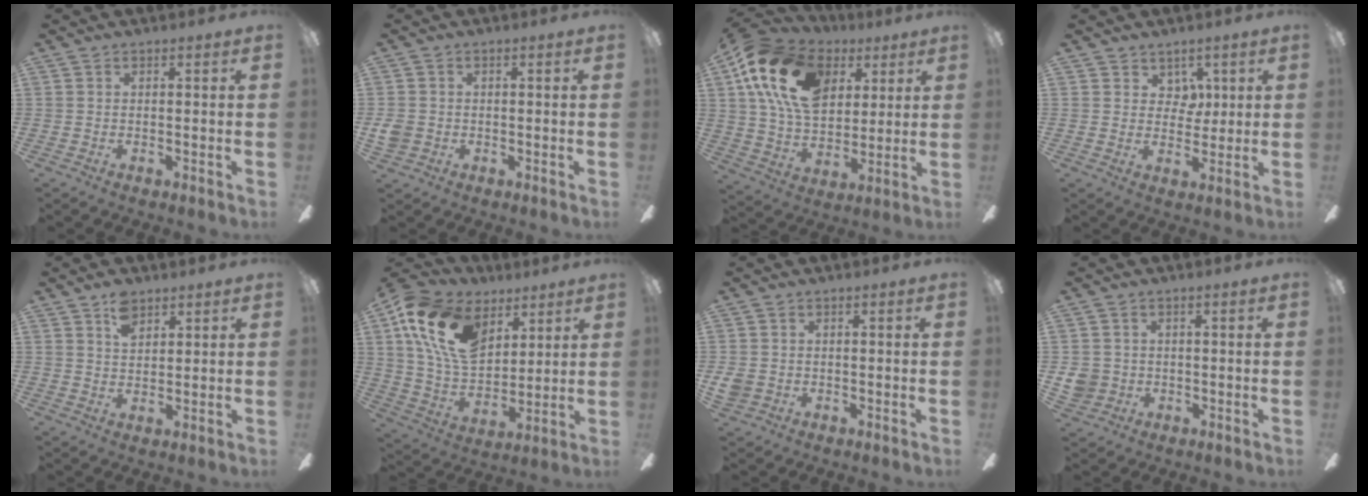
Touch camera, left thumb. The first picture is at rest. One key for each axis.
{"total": 3.4, "fx": -0.5, "fy": 3.1, "fz": 1.3, "tx": -0.028, "ty": 0.005, "tz": -0.008}
{"total": 20.9, "fx": 8.5, "fy": 13.9, "fz": 13.1, "tx": -0.257, "ty": -0.009, "tz": 0.153}
{"total": 5.3, "fx": 3.0, "fy": 4.1, "fz": 1.2, "tx": -0.017, "ty": -0.004, "tz": 0.052}
{"total": 5.7, "fx": 3.7, "fy": 3.4, "fz": 2.6, "tx": -0.038, "ty": -0.007, "tz": 0.066}
{"total": 20.0, "fx": 9.6, "fy": 12.7, "fz": 12.1, "tx": -0.251, "ty": -0.028, "tz": 0.180}
{"total": 2.9, "fx": -0.3, "fy": 2.7, "fz": 1.2, "tx": -0.020, "ty": 0.006, "tz": -0.004}
{"total": 5.0, "fx": -0.2, "fy": 4.9, "fz": 1.3, "tx": -0.035, "ty": 0.010, "tz": -0.002}